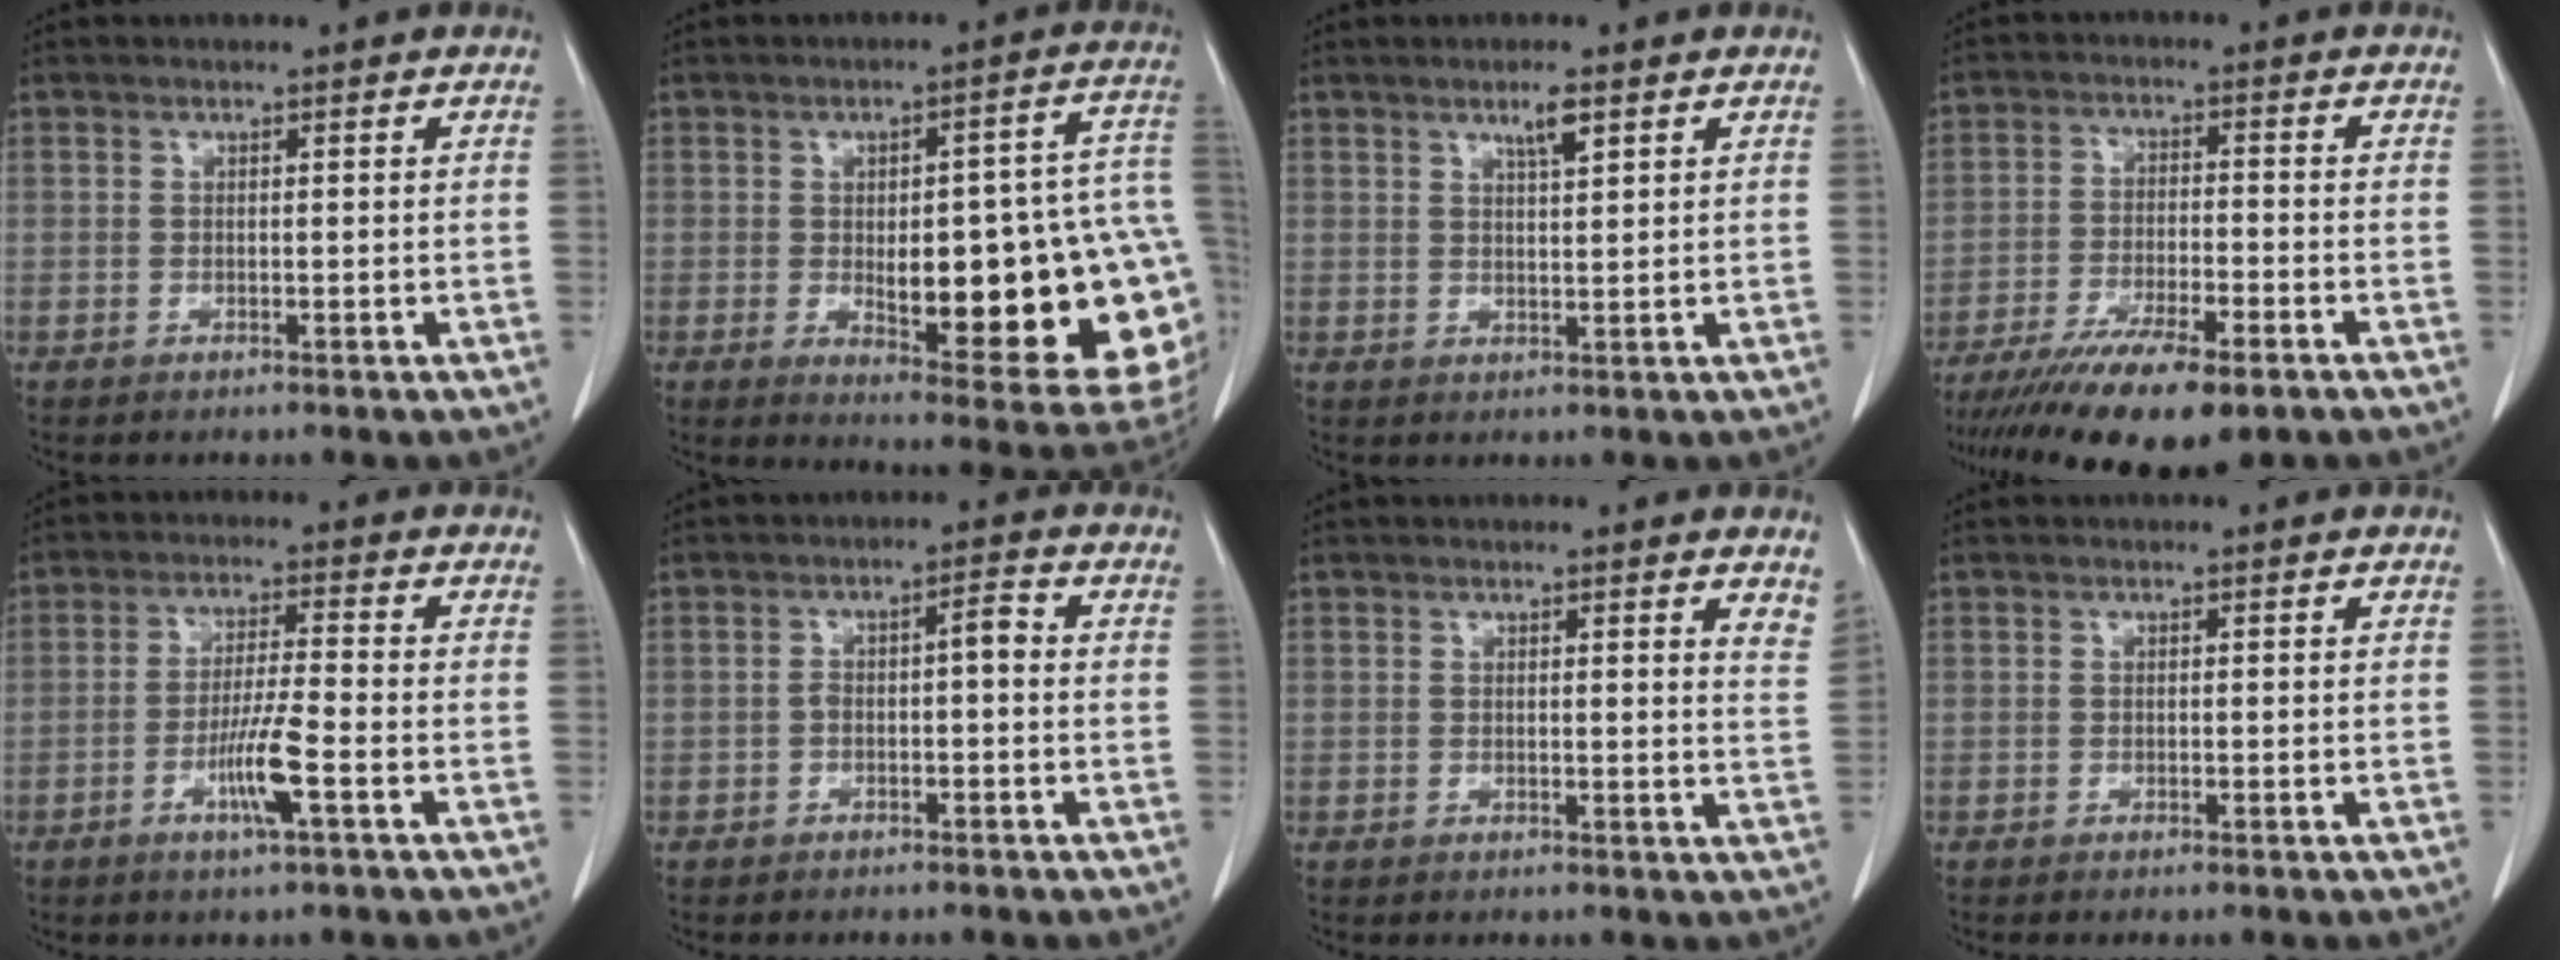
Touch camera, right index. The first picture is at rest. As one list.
[{"total": 25.3, "force": [-3.3, 6.1, 24.4], "torque": [-0.227, 0.013, -0.022]}, {"total": 2.9, "force": [1.8, 0.2, 2.3], "torque": [-0.044, -0.001, 0.032]}, {"total": 13.7, "force": [-9.9, 2.7, 9.1], "torque": [-0.158, -0.031, -0.162]}, {"total": 6.6, "force": [-2.7, -0.2, 6.1], "torque": [-0.117, -0.008, -0.052]}, {"total": 3.0, "force": [-0.5, 0.8, 2.8], "torque": [-0.048, 0.018, -0.007]}, {"total": 4.0, "force": [3.6, 0.4, 1.7], "torque": [-0.020, -0.017, 0.021]}, {"total": 0.0}]